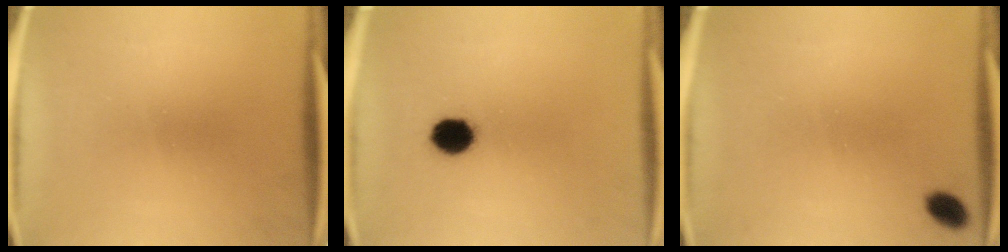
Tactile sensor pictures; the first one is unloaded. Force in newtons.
{"total": 6.2}
{"total": 3.0}